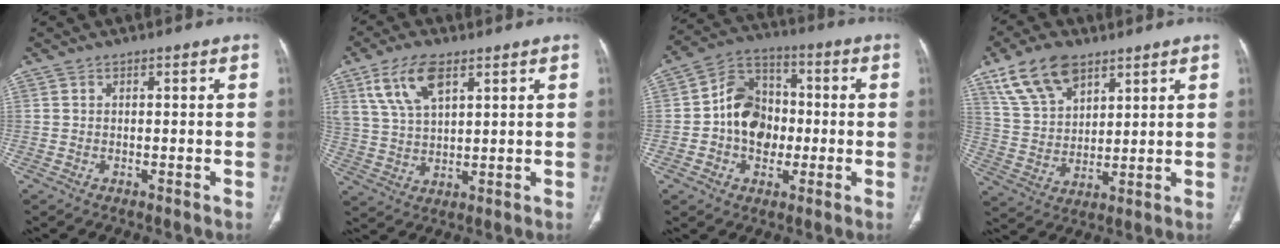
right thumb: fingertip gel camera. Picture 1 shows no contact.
{"total": 10.0, "force": [5.2, 4.6, 7.2], "torque": [-0.144, -0.013, 0.109]}
{"total": 12.2, "force": [-1.1, 9.8, 7.3], "torque": [-0.085, 0.032, -0.025]}
{"total": 12.7, "force": [7.9, 6.9, 7.2], "torque": [-0.121, -0.024, 0.158]}